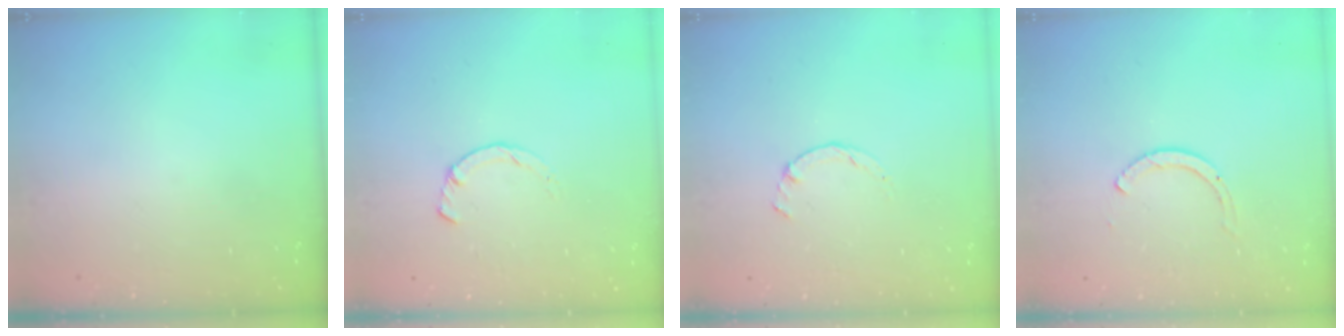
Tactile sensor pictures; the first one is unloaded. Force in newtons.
{"total": 2.3, "press": 2.3, "slide": 0.1}
{"total": 0.9, "press": 0.9, "slide": 0.3}
{"total": 2.0, "press": 1.9, "slide": 0.3}